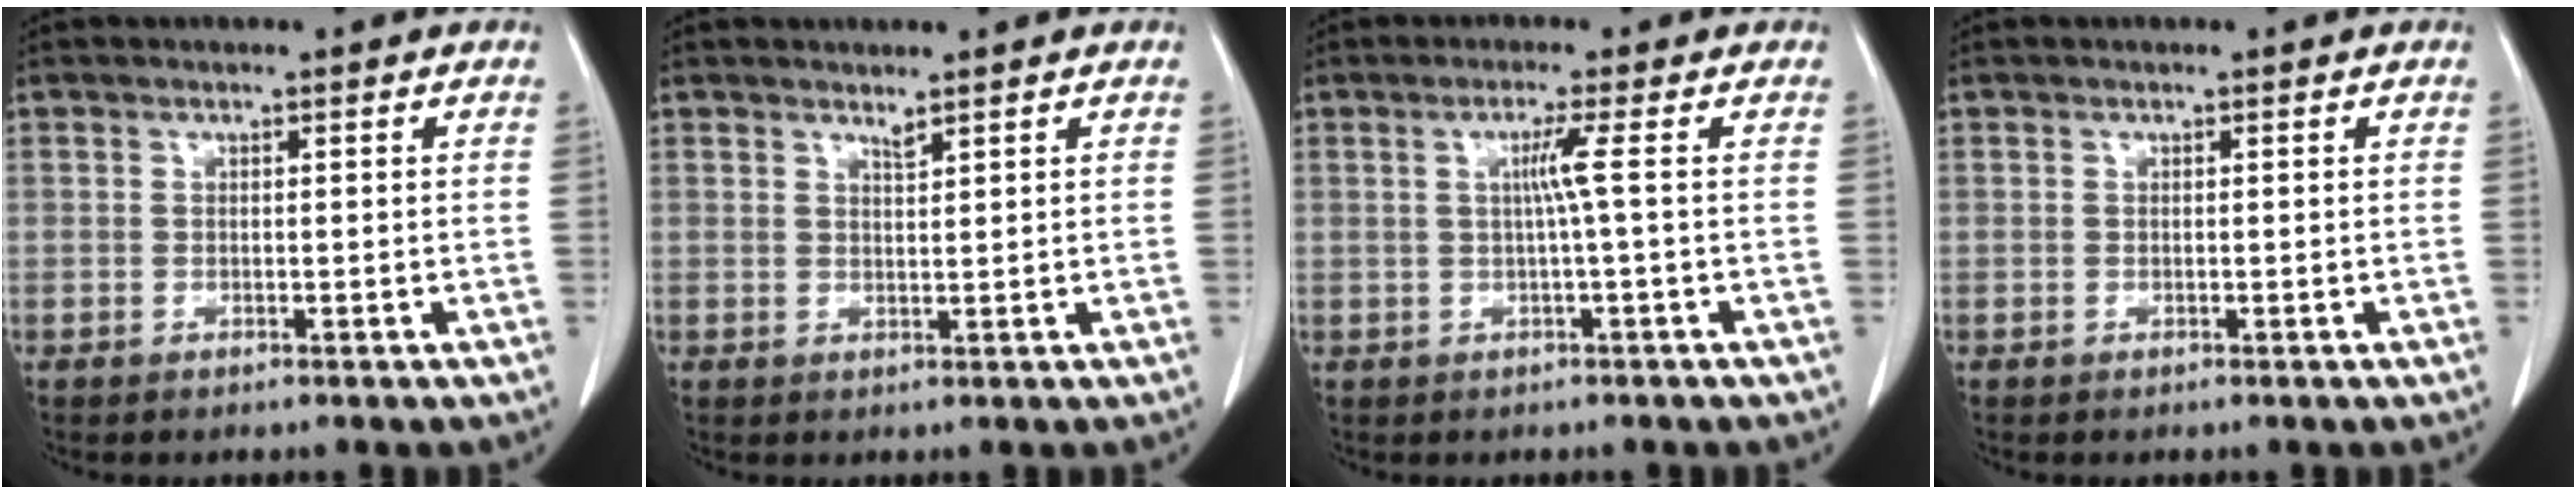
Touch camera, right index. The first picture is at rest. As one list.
[{"total": 1.0, "force": [0.9, -0.1, 0.4], "torque": [-0.009, -0.008, 0.018]}, {"total": 2.7, "force": [0.2, -1.0, 2.5], "torque": [-0.050, 0.000, 0.006]}, {"total": 0.0}]